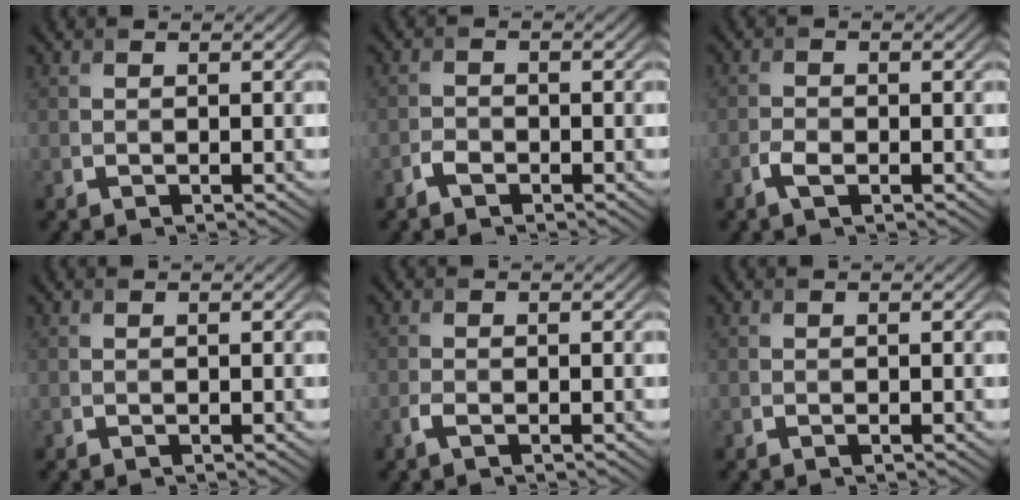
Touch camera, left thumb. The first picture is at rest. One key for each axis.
{"total": 1.6, "fx": -1.2, "fy": 0.8, "fz": 0.7, "tx": -0.013, "ty": 0.002, "tz": -0.027}
{"total": 1.9, "fx": -1.0, "fy": 0.8, "fz": 1.4, "tx": -0.029, "ty": 0.001, "tz": -0.024}
{"total": 0.0}
{"total": 1.1, "fx": -0.6, "fy": 0.3, "fz": 0.8, "tx": -0.021, "ty": 0.000, "tz": -0.014}
{"total": 0.0}